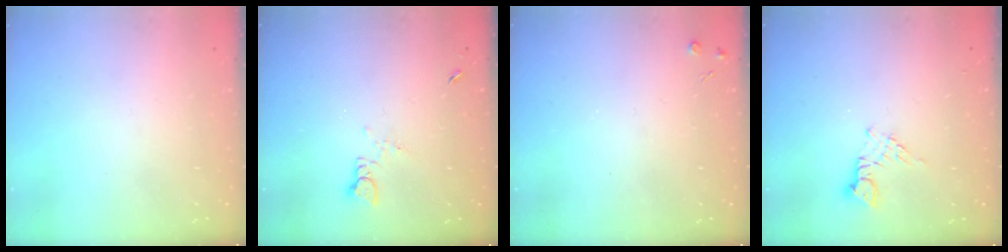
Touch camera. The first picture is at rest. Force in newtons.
{"total": 1.3, "press": 1.2, "slide": 0.1}
{"total": 3.3, "press": 3.2, "slide": 0.6}
{"total": 3.6, "press": 3.6, "slide": 0.4}